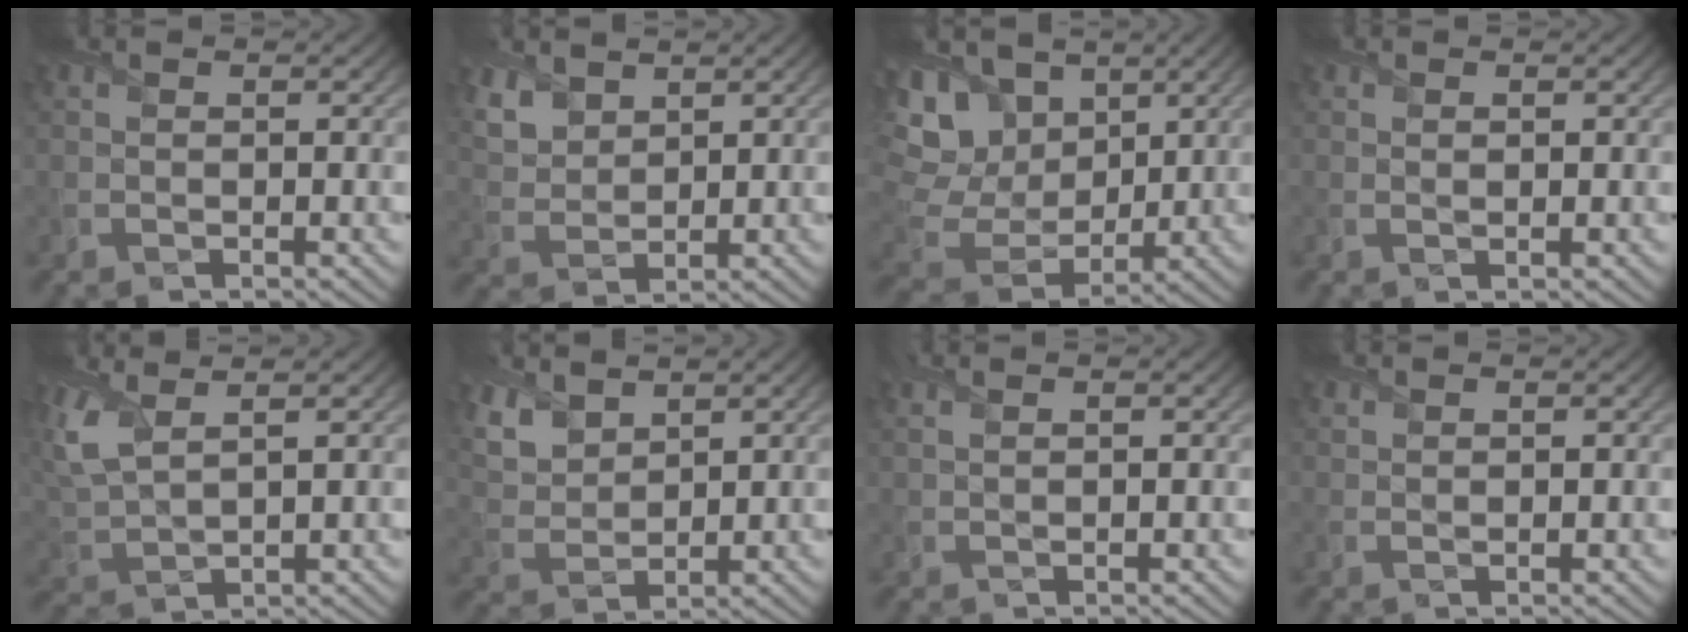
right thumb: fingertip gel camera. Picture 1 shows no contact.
{"total": 5.0, "force": [3.5, 2.8, 2.2], "torque": [-0.069, -0.004, 0.081]}
{"total": 16.5, "force": [6.1, 12.5, 8.9], "torque": [-0.280, 0.035, 0.126]}
{"total": 0.5, "force": [0.3, 0.2, 0.4], "torque": [-0.008, -0.001, 0.005]}
{"total": 6.9, "force": [3.9, 2.6, 5.1], "torque": [-0.150, 0.010, 0.080]}
{"total": 6.2, "force": [4.4, 3.1, 3.0], "torque": [-0.090, 0.002, 0.096]}
{"total": 1.0, "force": [0.8, 0.0, 0.5], "torque": [-0.017, 0.004, 0.019]}
{"total": 0.7, "force": [0.7, 0.1, 0.2], "torque": [-0.007, -0.001, 0.016]}